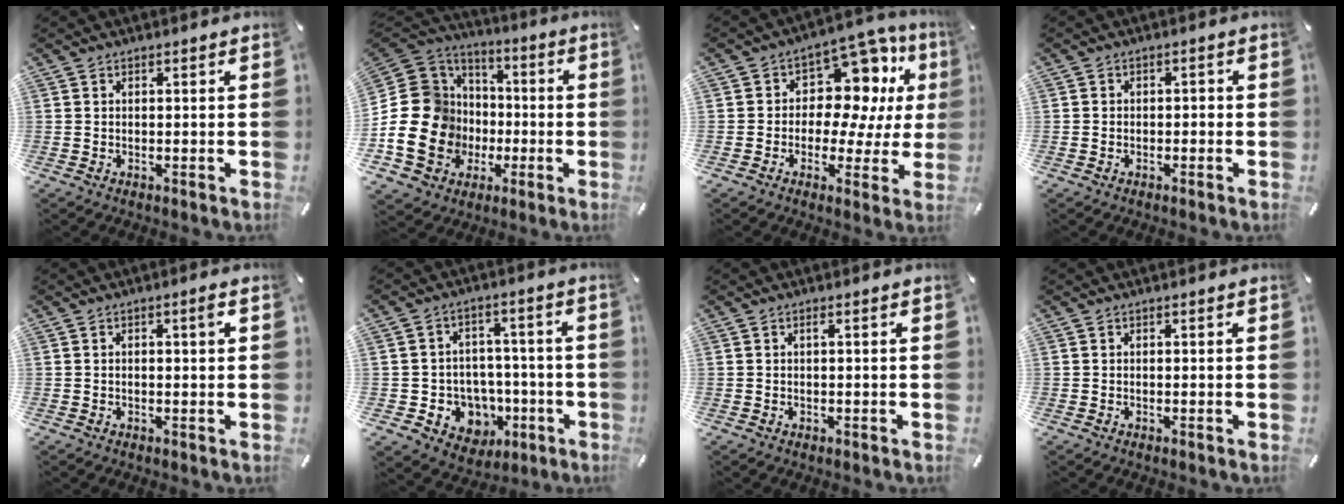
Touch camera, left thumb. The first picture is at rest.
{"total": 21.3, "force": [-4.6, 18.7, 9.1], "torque": [-0.183, 0.014, -0.054]}
{"total": 12.5, "force": [4.9, 8.6, 7.7], "torque": [-0.103, -0.043, 0.092]}
{"total": 1.4, "force": [-0.9, 1.0, 0.3], "torque": [-0.008, 0.006, -0.021]}
{"total": 2.0, "force": [0.3, 0.4, 1.9], "torque": [-0.027, 0.001, 0.002]}
{"total": 9.8, "force": [-1.8, 9.3, 2.5], "torque": [-0.041, 0.009, -0.016]}
{"total": 0.9, "force": [0.1, 0.2, 0.9], "torque": [-0.017, 0.000, 0.001]}
{"total": 0.0}